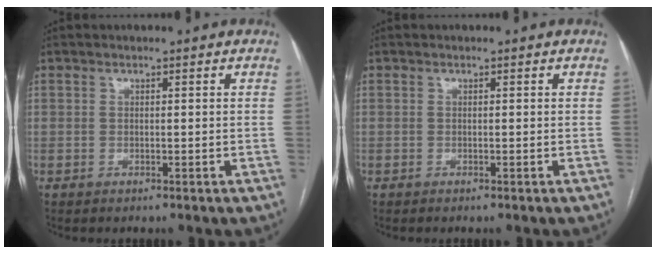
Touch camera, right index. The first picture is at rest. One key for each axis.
{"total": 0.0}